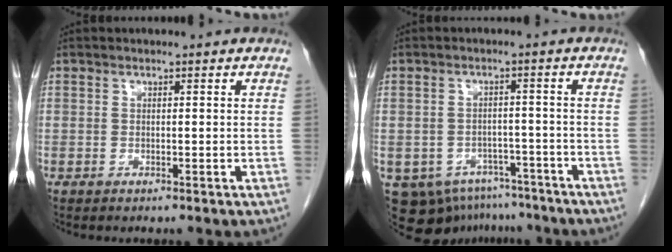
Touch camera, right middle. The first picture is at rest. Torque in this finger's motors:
{"motor_torque": [-0.07, 0.13, -0.11, -0.02]}